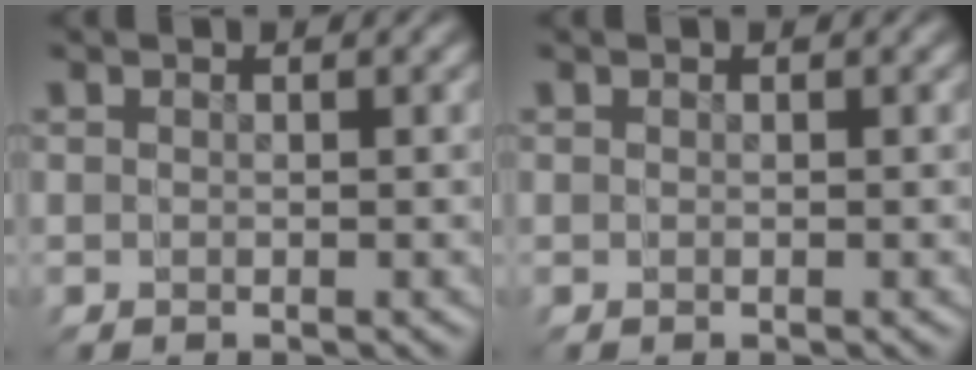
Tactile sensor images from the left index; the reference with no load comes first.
{"total": 0.0}